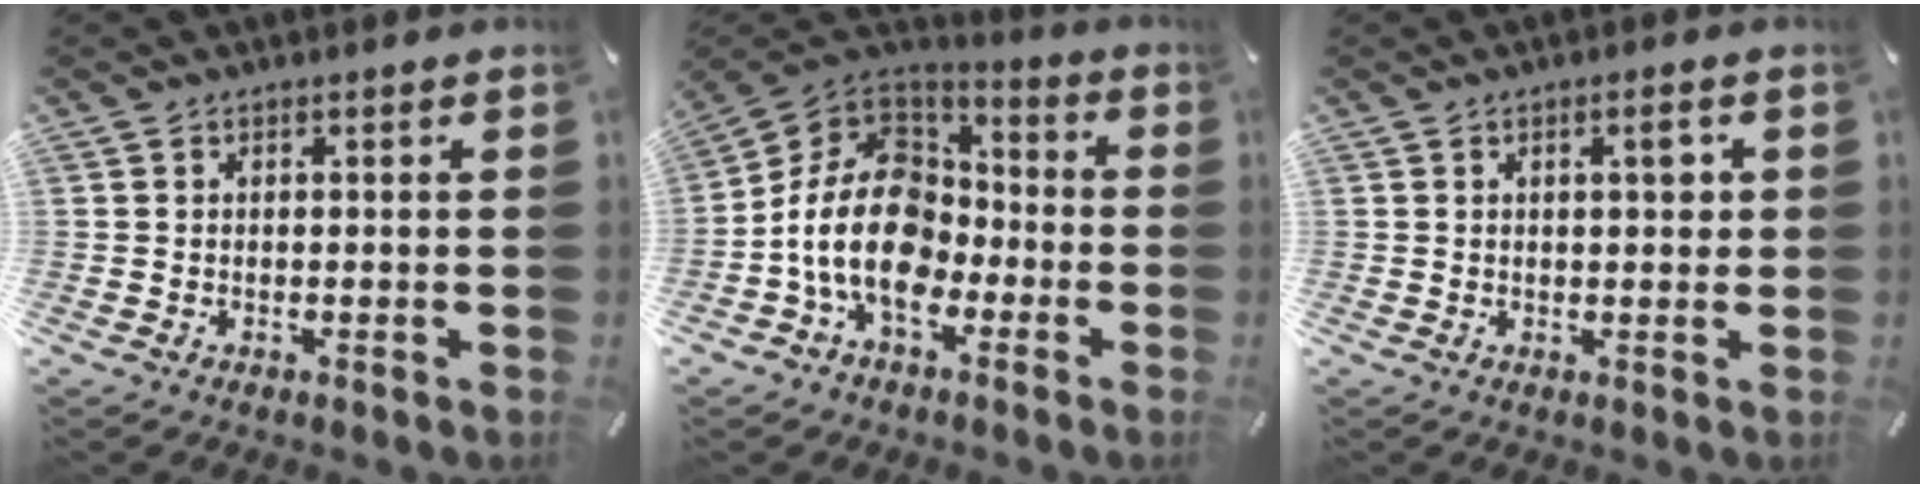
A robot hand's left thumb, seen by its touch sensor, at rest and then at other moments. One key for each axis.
{"total": 16.7, "fx": -6.3, "fy": 11.7, "fz": 10.0, "tx": -0.214, "ty": 0.031, "tz": -0.117}
{"total": 4.0, "fx": 1.1, "fy": 1.5, "fz": 3.5, "tx": -0.047, "ty": -0.001, "tz": 0.010}